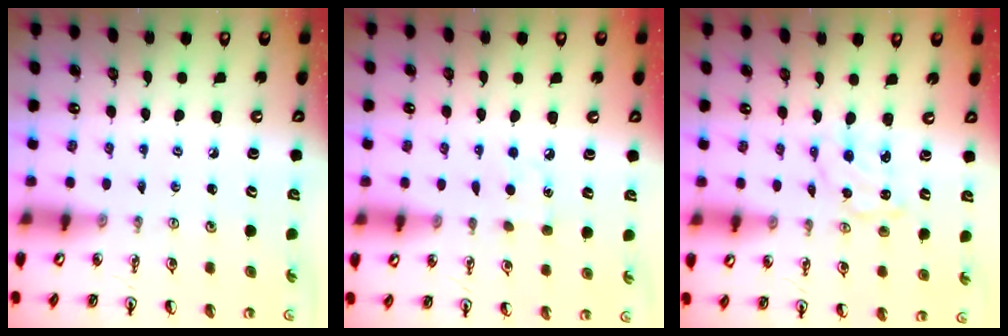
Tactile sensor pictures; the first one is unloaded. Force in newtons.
{"total": 5.4, "press": 5.3, "slide": 0.5}
{"total": 1.6, "press": 1.6, "slide": 0.3}